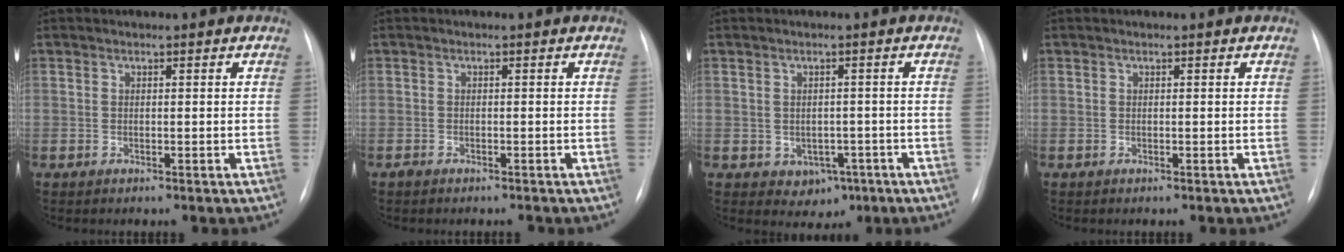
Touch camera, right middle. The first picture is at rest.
{"total": 1.3, "force": [-1.1, 0.4, 0.5], "torque": [-0.012, -0.002, -0.017]}
{"total": 4.0, "force": [-1.6, 3.1, 1.8], "torque": [-0.019, 0.006, -0.010]}
{"total": 0.0}